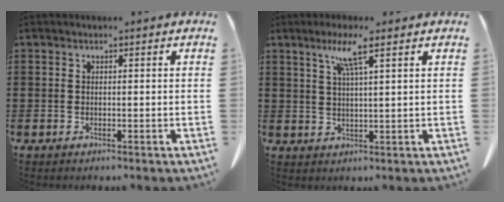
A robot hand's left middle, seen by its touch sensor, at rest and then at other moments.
{"total": 5.2, "force": [3.1, 0.0, 4.2], "torque": [-0.091, 0.003, 0.050]}